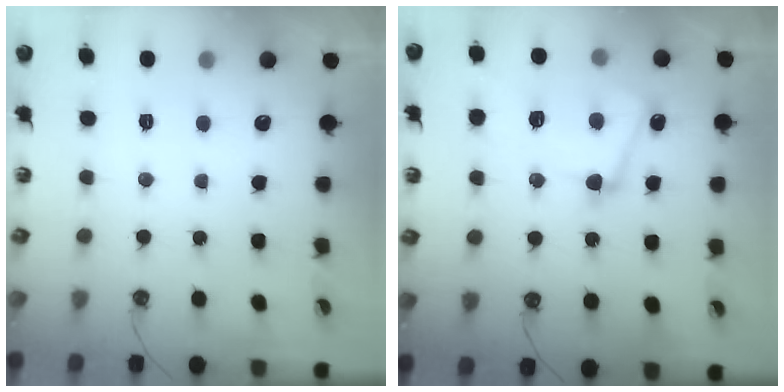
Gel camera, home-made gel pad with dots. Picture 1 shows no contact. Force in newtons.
{"total": 8.4, "press": 8.2, "slide": 1.7}